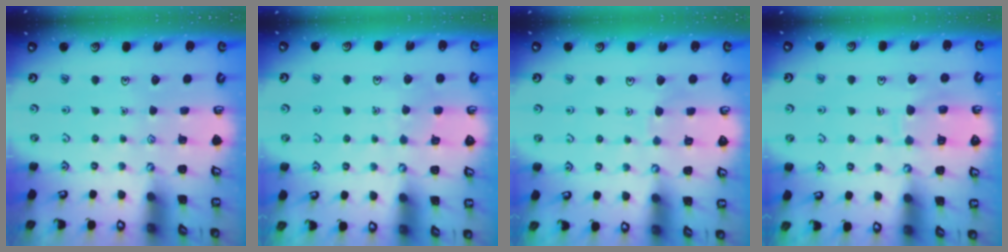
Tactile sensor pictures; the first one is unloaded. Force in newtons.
{"total": 4.2, "press": 4.2, "slide": 0.3}
{"total": 3.3, "press": 3.3, "slide": 0.5}
{"total": 8.2, "press": 8.1, "slide": 0.8}